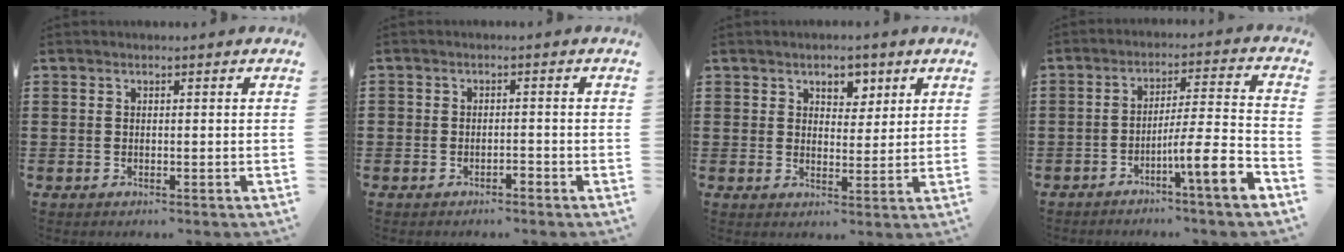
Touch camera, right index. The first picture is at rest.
{"total": 1.3, "force": [-1.3, 0.3, -0.1], "torque": [-0.003, 0.003, -0.027]}
{"total": 3.5, "force": [2.4, 2.3, 1.2], "torque": [-0.021, 0.006, 0.039]}
{"total": 8.5, "force": [-4.7, 0.2, 7.1], "torque": [-0.111, -0.015, -0.089]}